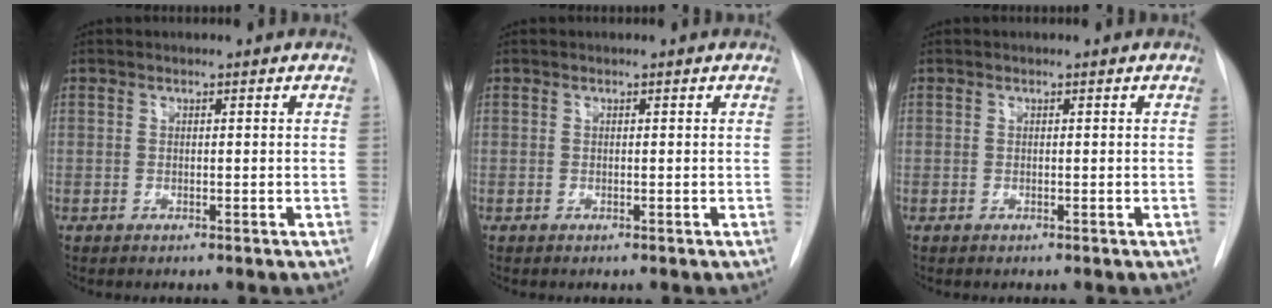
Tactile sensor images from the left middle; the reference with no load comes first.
{"total": 0.0}
{"total": 0.0}